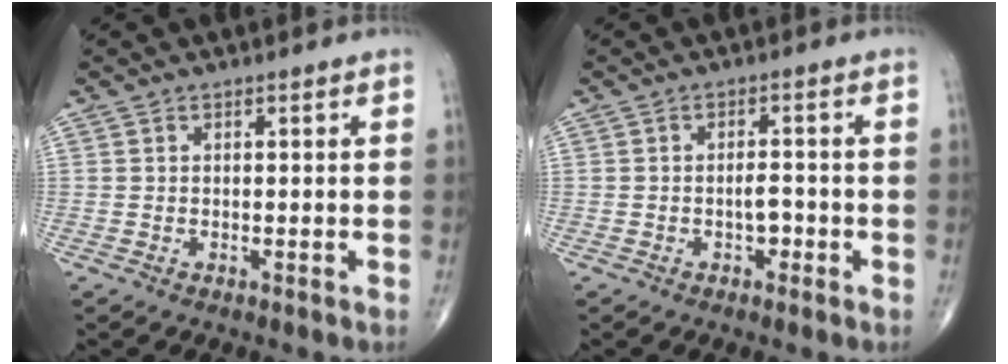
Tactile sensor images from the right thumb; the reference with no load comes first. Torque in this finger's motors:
{"motor_torque": [2.68, 2.34, 0.92, -1.08, 0.53]}